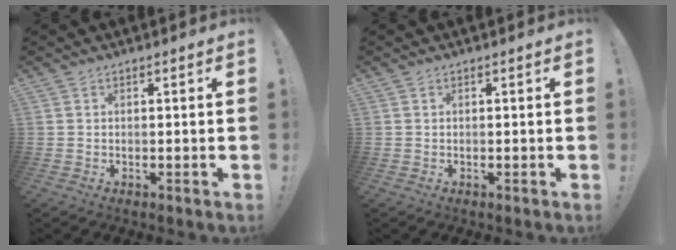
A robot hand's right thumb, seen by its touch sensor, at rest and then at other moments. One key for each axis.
{"total": 0.0}